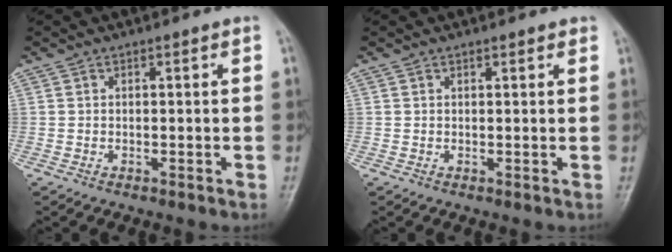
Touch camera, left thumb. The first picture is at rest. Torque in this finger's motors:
{"motor_torque": [0.05, 0.02, -0.12, -0.06, -0.02]}